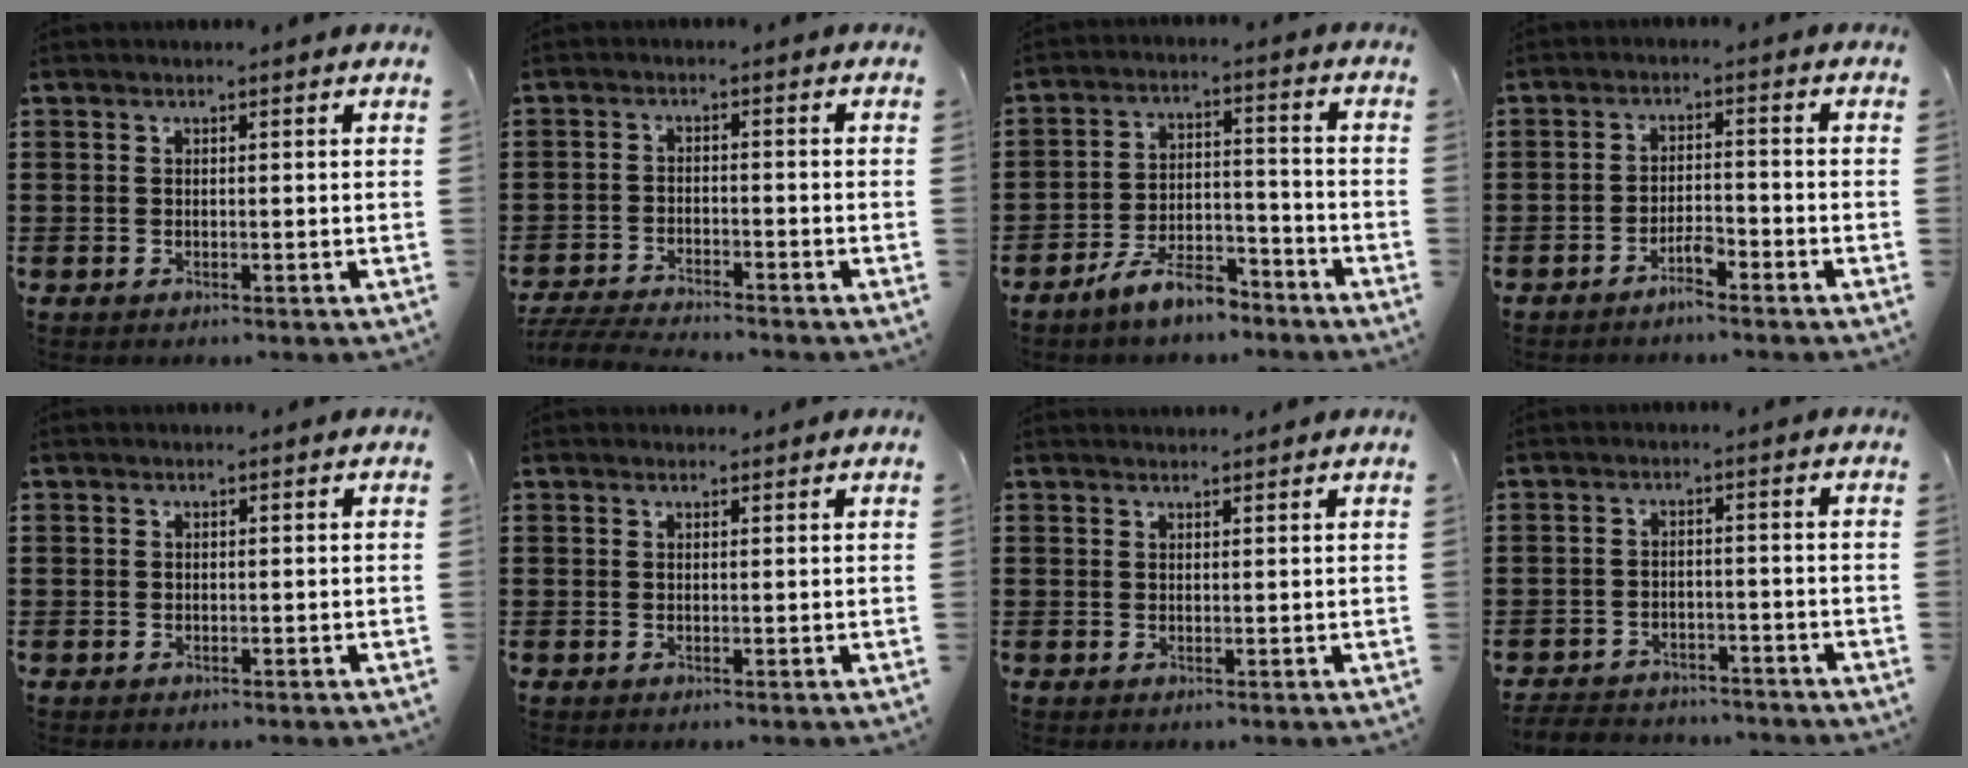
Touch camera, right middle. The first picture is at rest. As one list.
[{"total": 4.7, "force": [-4.6, 0.4, 0.9], "torque": [-0.027, -0.004, -0.096]}, {"total": 7.8, "force": [-6.7, 2.1, 3.3], "torque": [-0.065, 0.009, -0.128]}, {"total": 3.0, "force": [-2.5, 0.3, 1.6], "torque": [-0.033, 0.005, -0.048]}, {"total": 0.0}, {"total": 0.5, "force": [0.5, 0.3, 0.0], "torque": [0.006, -0.003, 0.007]}, {"total": 0.8, "force": [0.8, 0.1, 0.0], "torque": [-0.002, -0.001, 0.016]}, {"total": 3.7, "force": [-3.6, 0.7, -0.1], "torque": [-0.003, 0.001, -0.078]}]